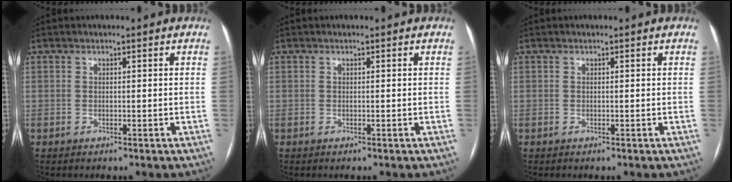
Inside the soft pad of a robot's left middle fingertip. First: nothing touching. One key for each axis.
{"total": 0.0}
{"total": 0.0}